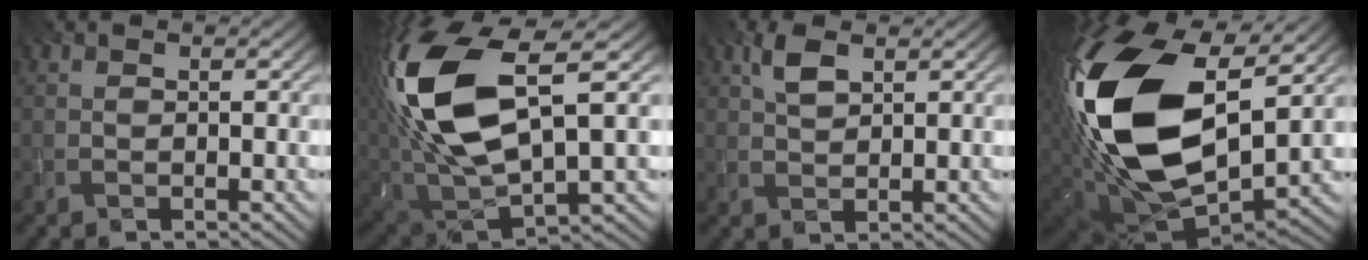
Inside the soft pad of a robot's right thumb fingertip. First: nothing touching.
{"total": 16.9, "force": [3.7, 8.6, 14.1], "torque": [-0.335, 0.005, 0.076]}
{"total": 3.0, "force": [1.6, 1.3, 2.2], "torque": [-0.053, 0.004, 0.033]}
{"total": 20.3, "force": [3.2, 12.1, 16.0], "torque": [-0.384, -0.025, 0.064]}